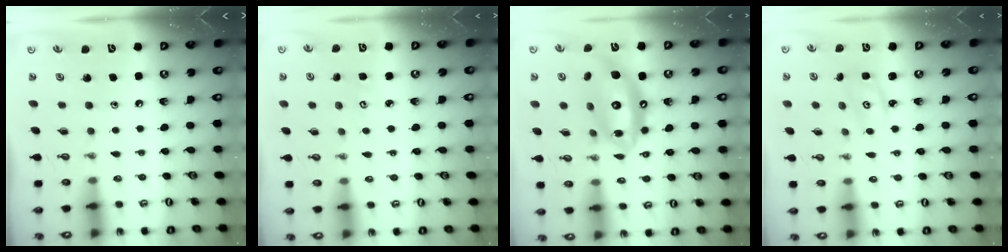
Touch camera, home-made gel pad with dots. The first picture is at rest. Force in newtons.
{"total": 2.8, "press": 2.8, "slide": 0.3}
{"total": 17.1, "press": 17.0, "slide": 1.8}
{"total": 1.8, "press": 1.8, "slide": 0.1}